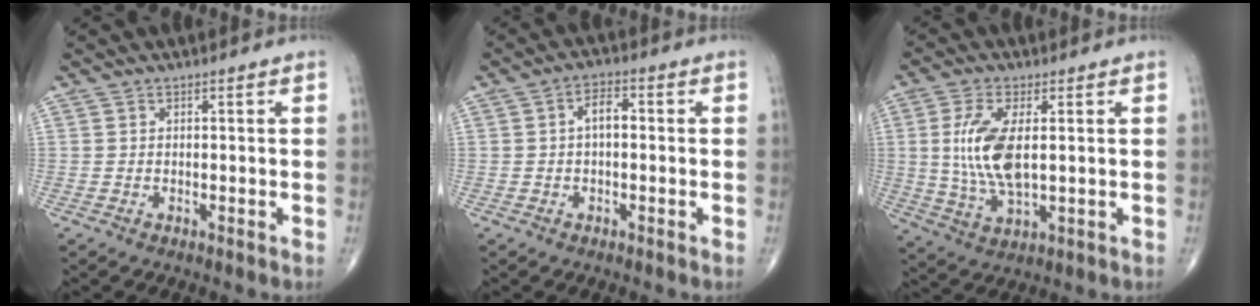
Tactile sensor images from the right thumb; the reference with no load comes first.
{"total": 4.0, "force": [0.1, 2.1, 3.3], "torque": [-0.048, 0.013, -0.004]}
{"total": 10.9, "force": [1.1, 4.6, 9.9], "torque": [-0.209, -0.012, 0.028]}